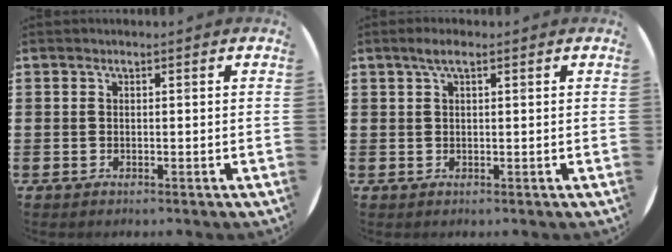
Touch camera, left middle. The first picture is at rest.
{"total": 1.9, "force": [1.0, 0.4, 1.6], "torque": [-0.032, 0.007, 0.016]}